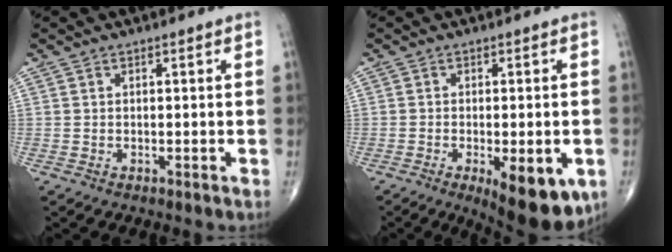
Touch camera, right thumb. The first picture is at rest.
{"total": 12.3, "force": [-4.6, 4.7, 10.4], "torque": [-0.118, -0.009, -0.051]}